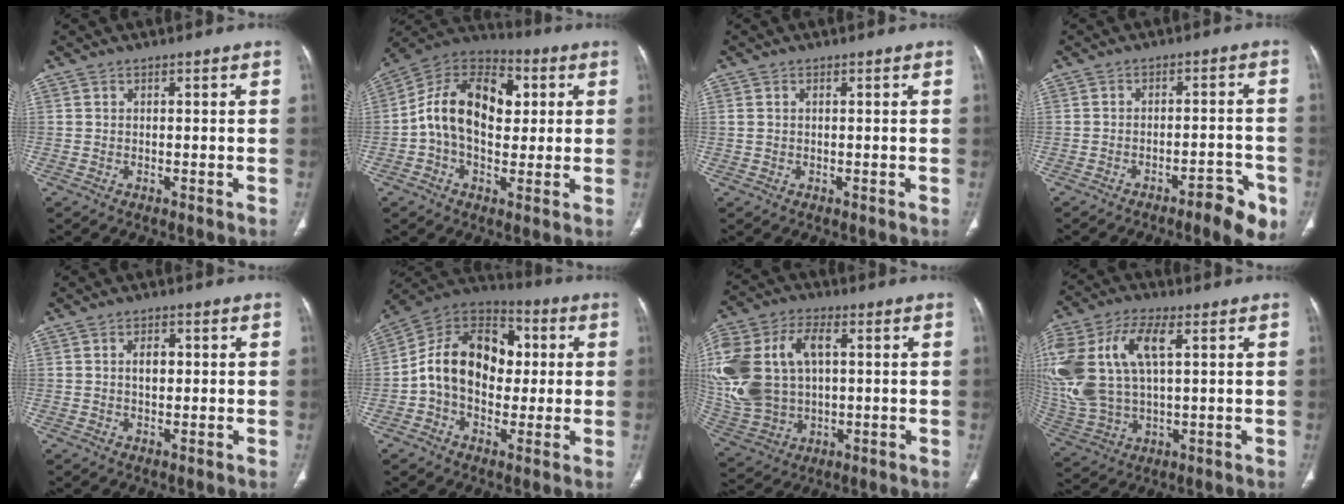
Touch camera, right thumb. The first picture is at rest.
{"total": 16.9, "force": [1.7, 11.2, 12.5], "torque": [-0.183, 0.028, 0.022]}
{"total": 1.1, "force": [0.2, 0.8, 0.8], "torque": [-0.024, 0.009, 0.010]}
{"total": 7.4, "force": [-4.3, 2.1, 5.6], "torque": [-0.064, 0.026, -0.054]}
{"total": 3.2, "force": [0.5, 2.0, 2.4], "torque": [-0.034, 0.003, 0.008]}
{"total": 17.4, "force": [0.7, 12.7, 11.9], "torque": [-0.162, 0.036, 0.002]}
{"total": 22.8, "force": [3.7, 15.1, 16.7], "torque": [-0.383, 0.013, 0.080]}
{"total": 23.5, "force": [6.2, 12.9, 18.7], "torque": [-0.447, 0.015, 0.121]}